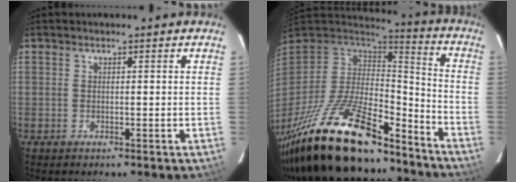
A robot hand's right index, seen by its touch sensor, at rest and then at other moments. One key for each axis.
{"total": 30.9, "fx": -22.0, "fy": 10.5, "fz": 19.0, "tx": -0.371, "ty": -0.042, "tz": -0.354}